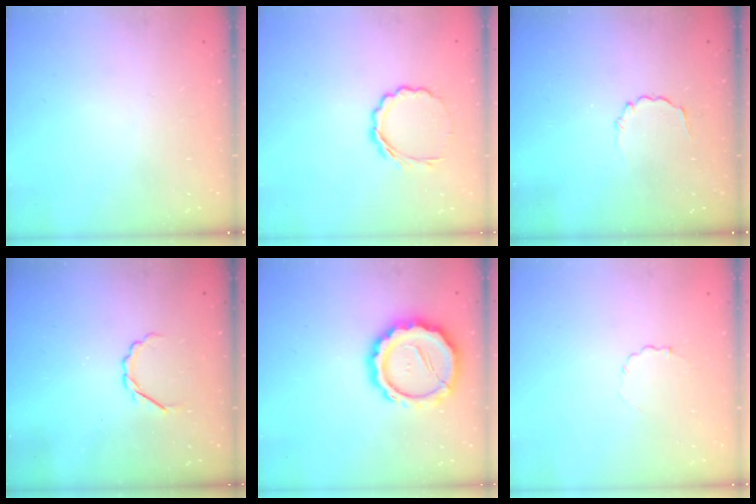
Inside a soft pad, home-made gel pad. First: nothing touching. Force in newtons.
{"total": 6.0, "press": 5.9, "slide": 1.5}
{"total": 2.1, "press": 1.9, "slide": 0.9}
{"total": 2.5, "press": 2.4, "slide": 0.8}
{"total": 15.2, "press": 15.0, "slide": 2.8}
{"total": 2.1, "press": 1.9, "slide": 0.9}